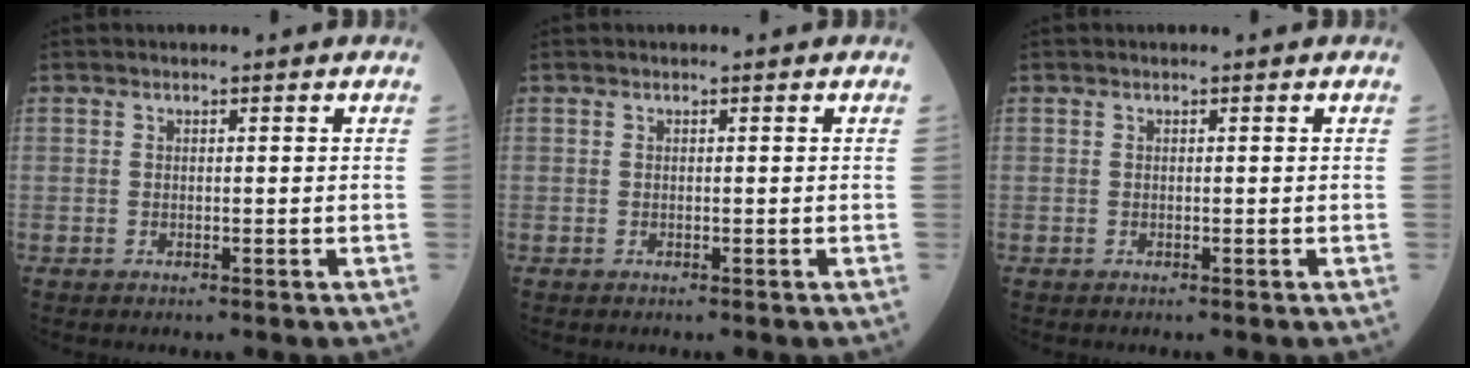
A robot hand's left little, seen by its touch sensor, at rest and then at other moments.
{"total": 0.0}
{"total": 0.0}